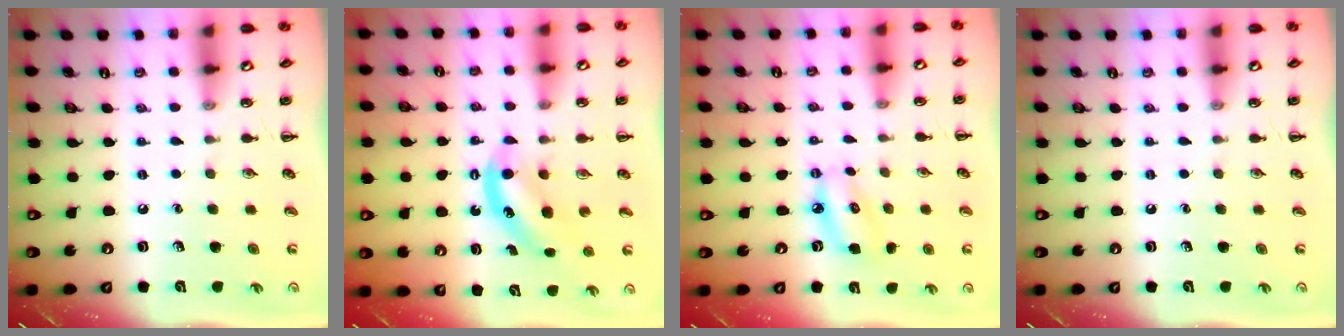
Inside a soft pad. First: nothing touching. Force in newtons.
{"total": 6.4, "press": 6.3, "slide": 0.8}
{"total": 7.2, "press": 7.0, "slide": 1.8}
{"total": 0.0}